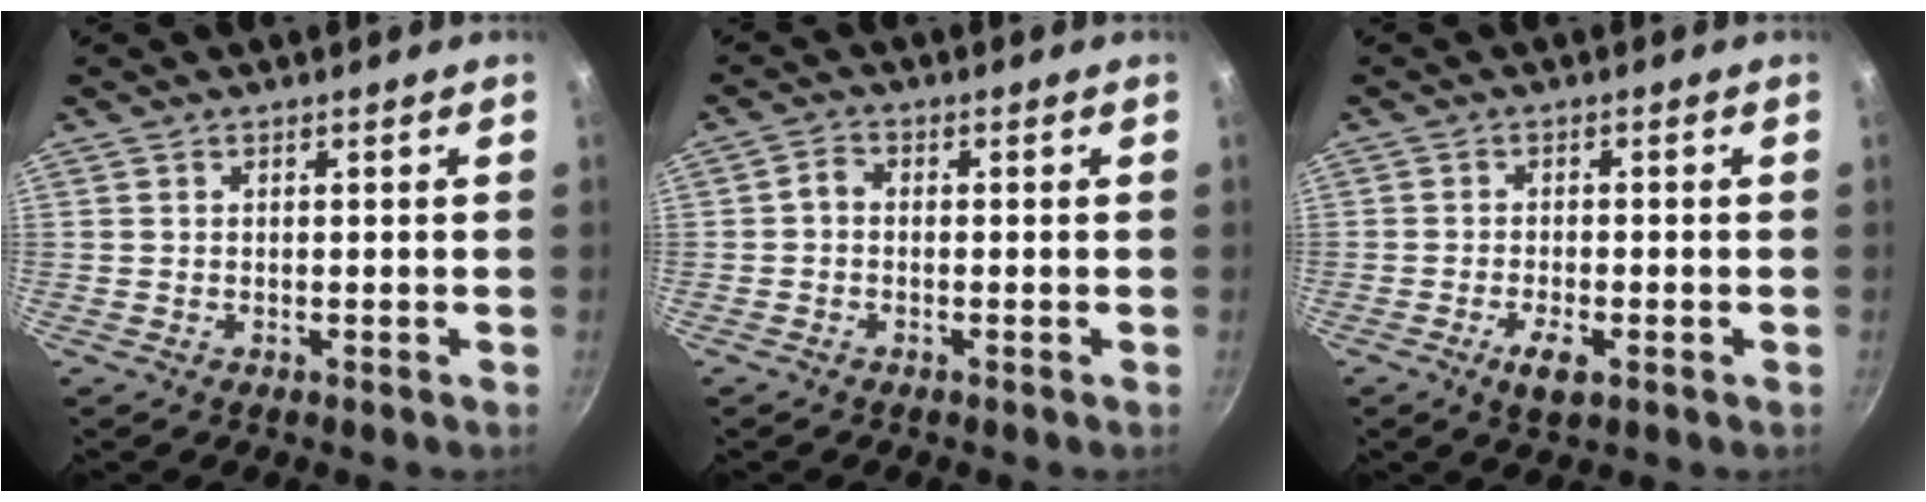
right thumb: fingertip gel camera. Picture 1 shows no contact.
{"total": 1.9, "force": [-0.7, 1.4, 1.2], "torque": [-0.027, 0.013, -0.020]}
{"total": 4.3, "force": [-2.0, 1.5, 3.5], "torque": [-0.066, 0.004, -0.034]}